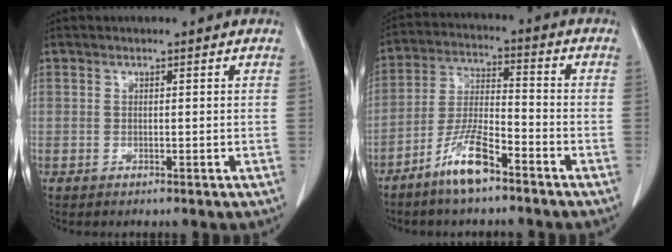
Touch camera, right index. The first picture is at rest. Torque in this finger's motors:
{"motor_torque": [0.68, -0.53, 0.20, 0.09]}